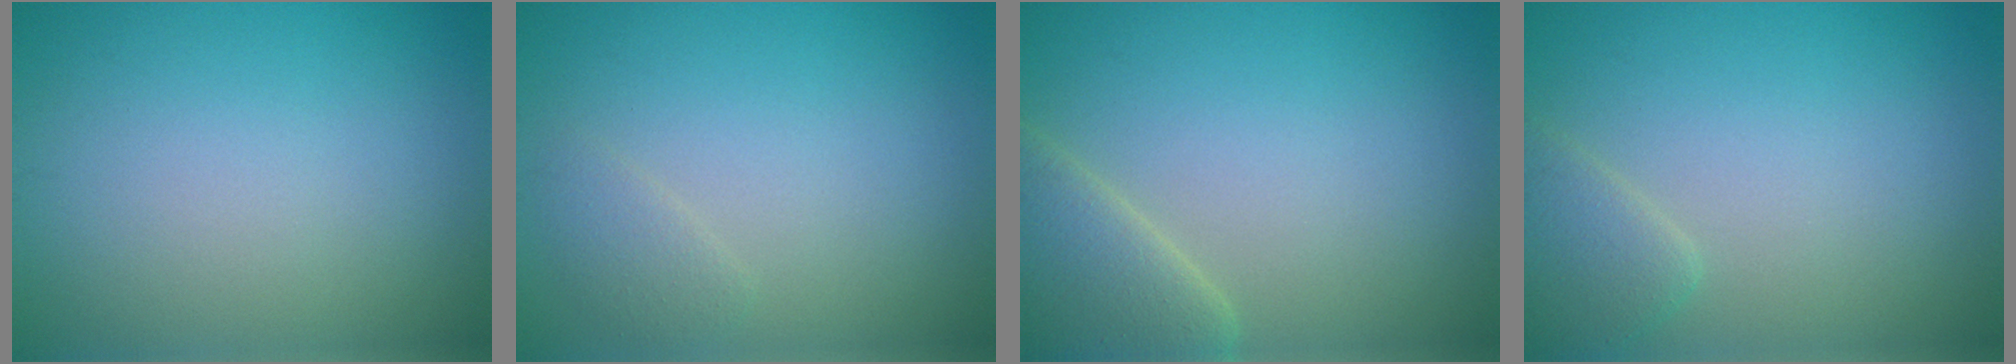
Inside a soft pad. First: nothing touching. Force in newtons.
{"total": 1.2, "press": 1.2, "slide": 0.1}
{"total": 4.6, "press": 4.6, "slide": 0.4}
{"total": 2.3, "press": 2.3, "slide": 0.2}